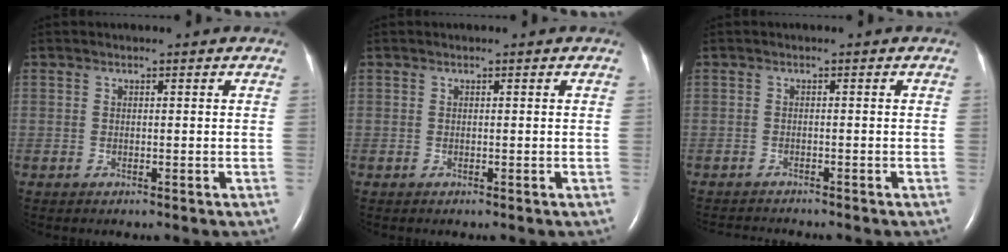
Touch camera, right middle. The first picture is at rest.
{"total": 0.0}
{"total": 3.2, "force": [-3.1, -0.1, 0.5], "torque": [-0.005, -0.013, -0.048]}